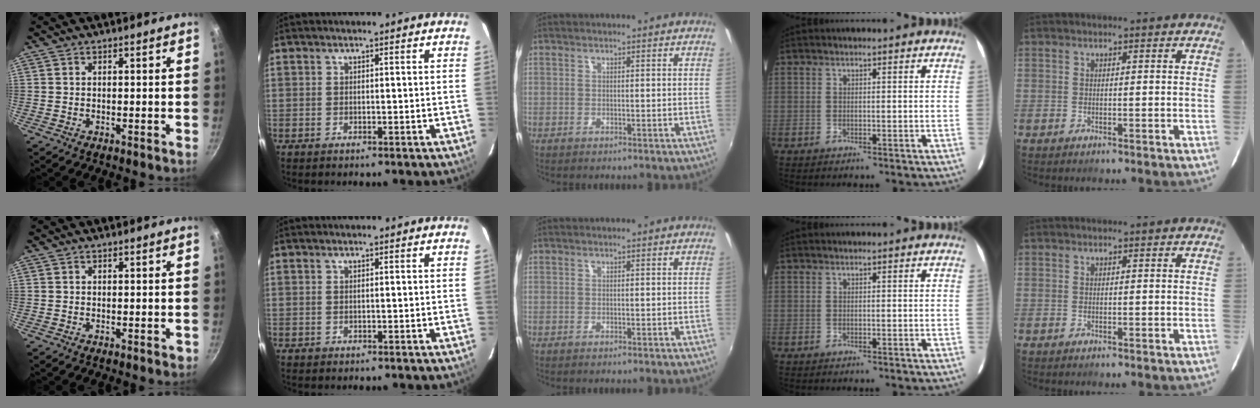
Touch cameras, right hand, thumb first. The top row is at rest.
{"thumb": {"total": 0.6, "force": [-0.1, 0.4, 0.4], "torque": [-0.001, 0.002, -0.003]}}